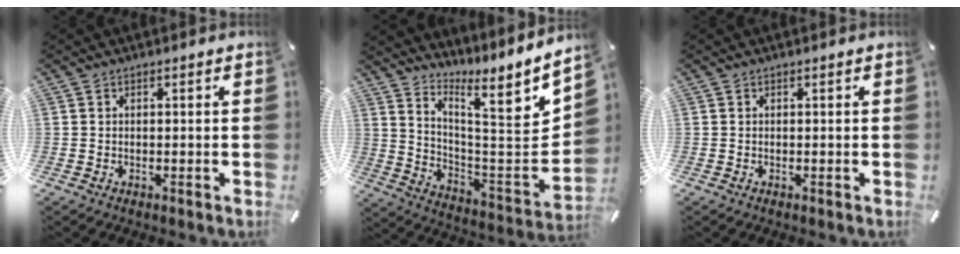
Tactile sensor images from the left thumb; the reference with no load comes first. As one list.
[{"total": 10.4, "force": [8.0, 1.6, 6.6], "torque": [-0.082, -0.109, 0.116]}, {"total": 0.0}]